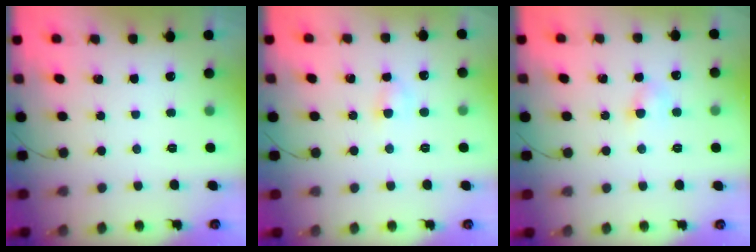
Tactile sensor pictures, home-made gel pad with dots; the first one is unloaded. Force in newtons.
{"total": 3.6, "press": 3.4, "slide": 1.1}
{"total": 4.0, "press": 3.8, "slide": 1.0}